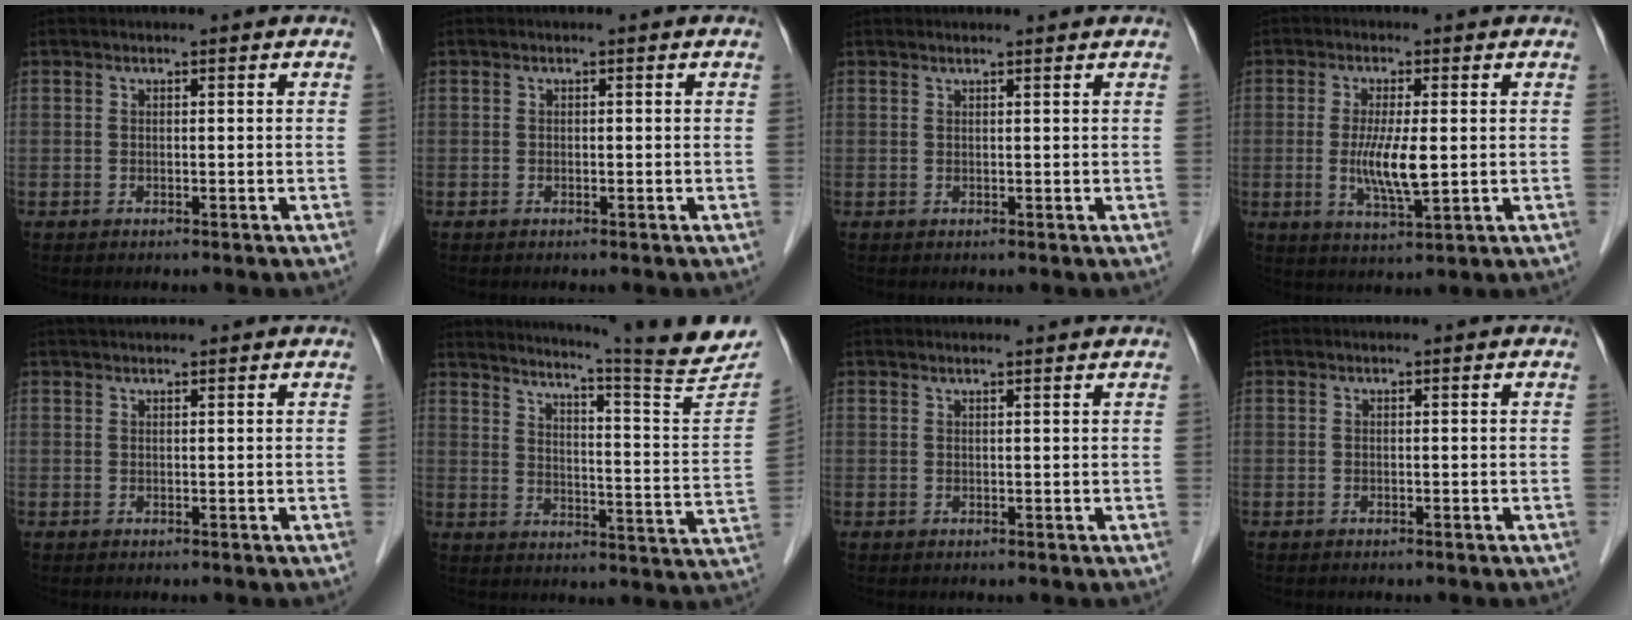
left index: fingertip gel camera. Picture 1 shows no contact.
{"total": 0.0}
{"total": 1.2, "force": [1.1, -0.3, 0.3], "torque": [-0.016, 0.004, 0.019]}
{"total": 6.4, "force": [-0.3, 1.0, 6.3], "torque": [-0.128, -0.014, -0.006]}
{"total": 3.0, "force": [2.8, 0.1, 1.1], "torque": [-0.012, 0.032, 0.040]}
{"total": 19.7, "force": [18.1, -1.3, 7.6], "torque": [-0.125, -0.082, 0.227]}
{"total": 1.9, "force": [1.8, -0.4, 0.4], "torque": [-0.016, 0.002, 0.025]}
{"total": 0.0}